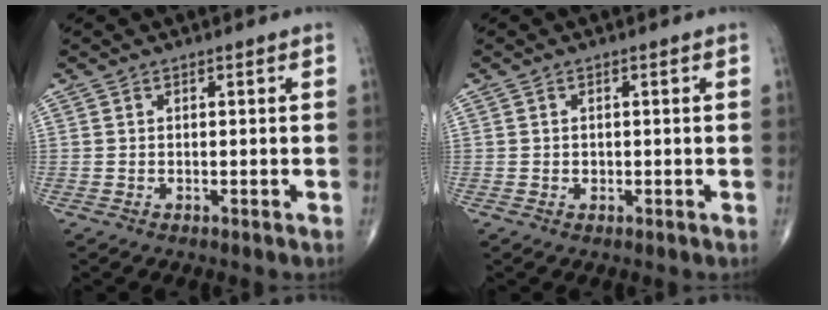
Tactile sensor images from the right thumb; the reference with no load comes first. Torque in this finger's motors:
{"motor_torque": [0.19, -0.01, 0.18, -0.03, -0.02]}